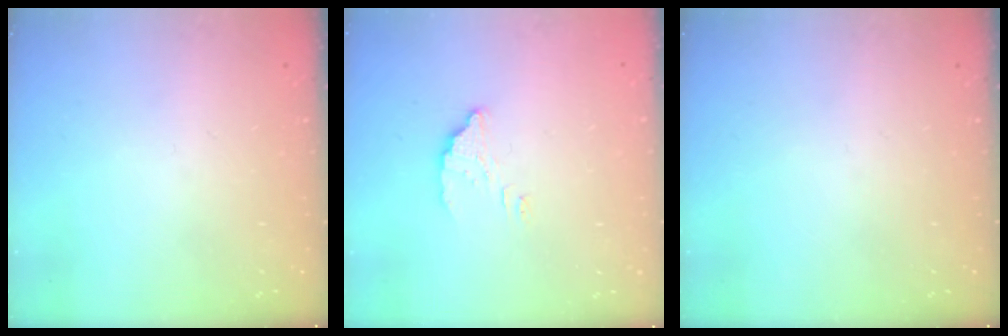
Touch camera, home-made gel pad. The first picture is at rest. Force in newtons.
{"total": 3.9, "press": 3.9, "slide": 0.2}
{"total": 0.0}